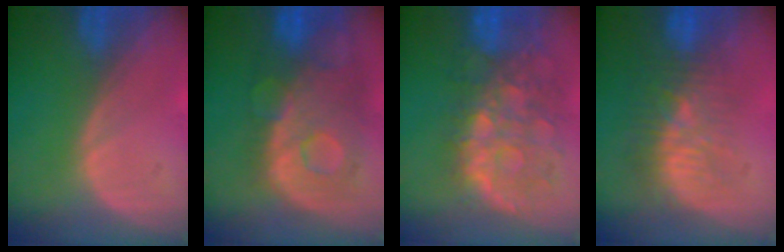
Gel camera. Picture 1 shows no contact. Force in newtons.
{"total": 11.3, "press": 9.8, "slide": 5.6}
{"total": 11.3, "press": 9.9, "slide": 5.6}
{"total": 9.3, "press": 8.5, "slide": 3.6}